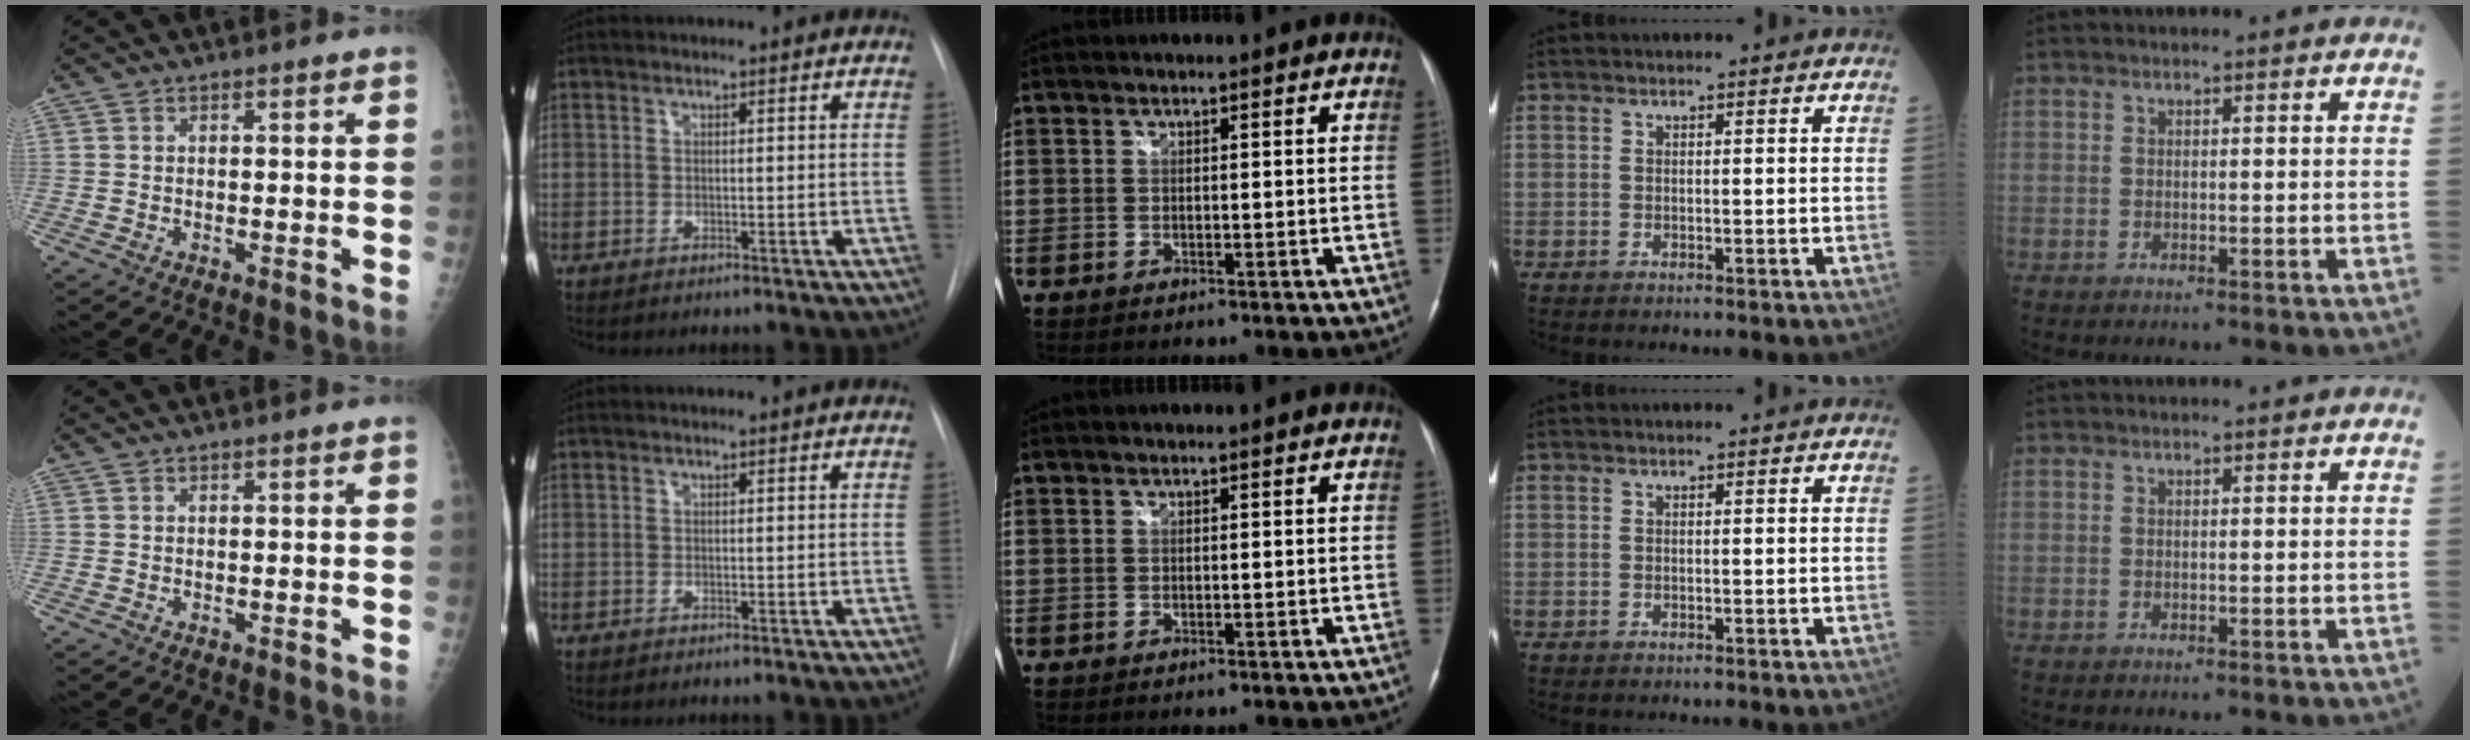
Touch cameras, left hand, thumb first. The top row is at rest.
{}